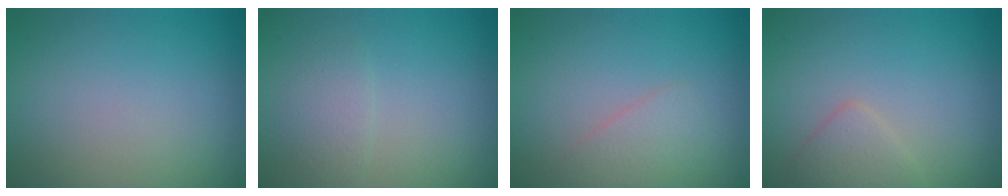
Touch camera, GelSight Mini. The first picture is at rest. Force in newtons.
{"total": 1.5, "press": 1.5, "slide": 0.1}
{"total": 1.7, "press": 1.7, "slide": 0.1}
{"total": 1.9, "press": 1.9, "slide": 0.0}